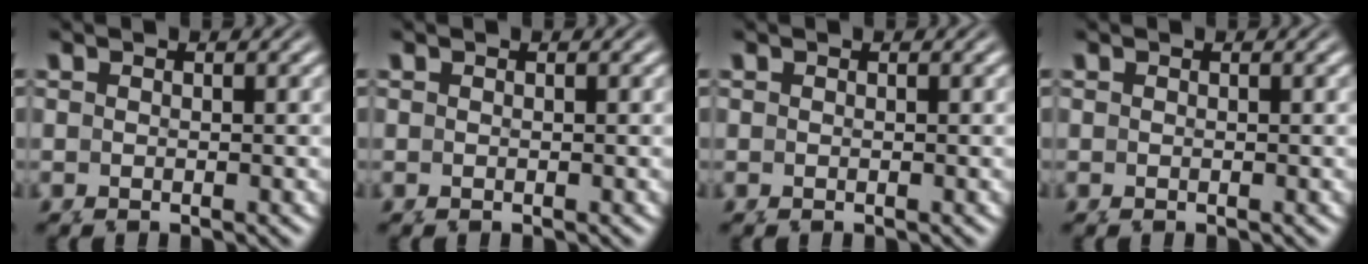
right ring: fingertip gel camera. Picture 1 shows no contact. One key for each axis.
{"total": 0.0}
{"total": 0.0}
{"total": 0.0}